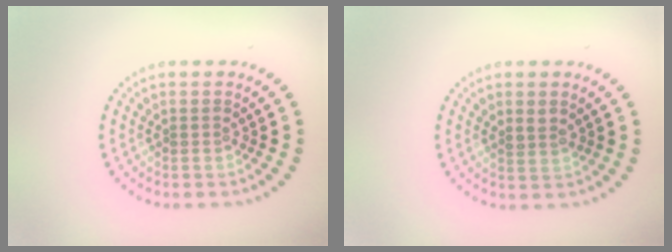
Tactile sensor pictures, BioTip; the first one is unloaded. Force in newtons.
{"total": 1.1, "press": 1.0, "slide": 0.4}